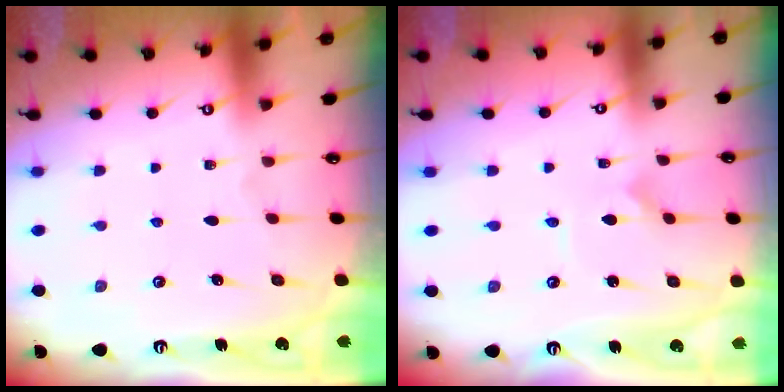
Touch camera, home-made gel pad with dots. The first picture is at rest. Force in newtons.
{"total": 1.0, "press": 1.0, "slide": 0.0}